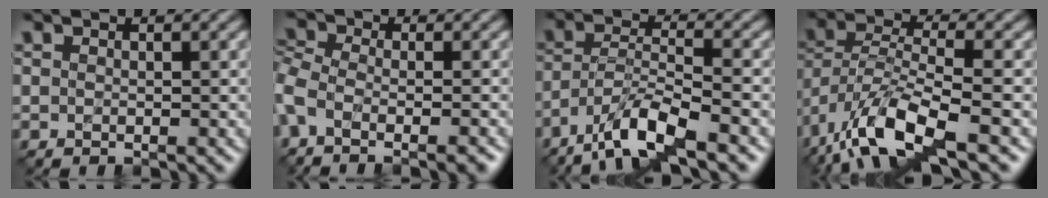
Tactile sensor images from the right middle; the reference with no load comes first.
{"total": 5.4, "force": [-2.9, 2.5, 3.8], "torque": [-0.073, -0.013, -0.047]}
{"total": 6.6, "force": [-4.7, 1.3, 4.5], "torque": [-0.077, 0.003, -0.092]}
{"total": 8.6, "force": [-5.1, 2.8, 6.4], "torque": [-0.128, -0.005, -0.105]}